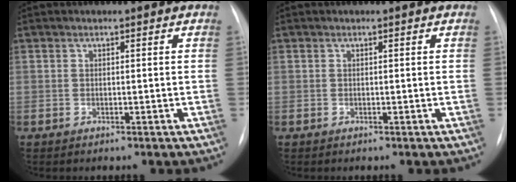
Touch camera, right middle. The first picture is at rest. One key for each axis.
{"total": 0.0}